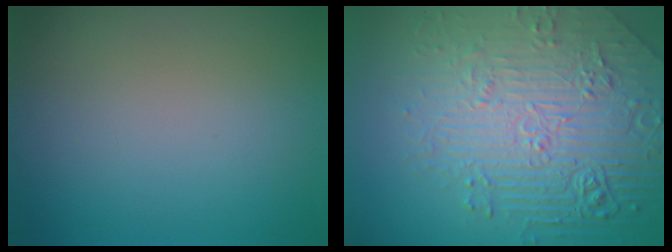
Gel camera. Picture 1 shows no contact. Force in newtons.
{"total": 8.2, "press": 6.2, "slide": 5.3}